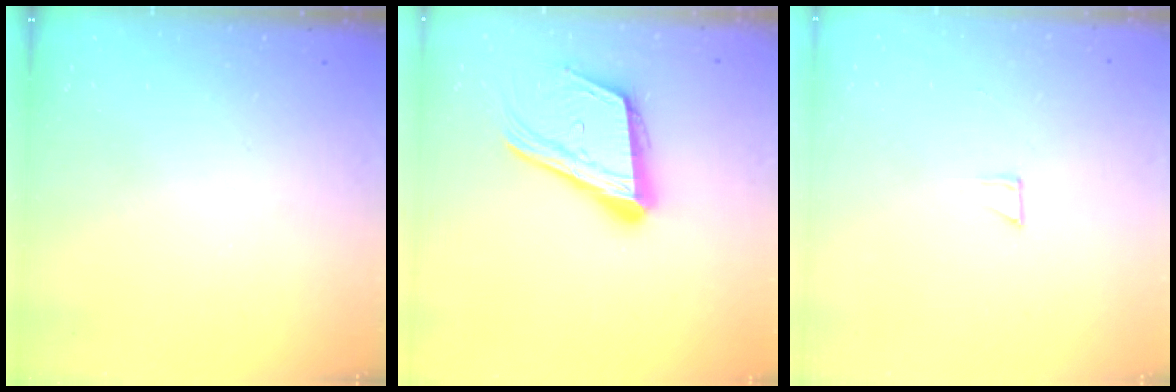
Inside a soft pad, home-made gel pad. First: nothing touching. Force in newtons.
{"total": 19.3, "press": 18.8, "slide": 4.6}
{"total": 2.3, "press": 2.3, "slide": 0.2}